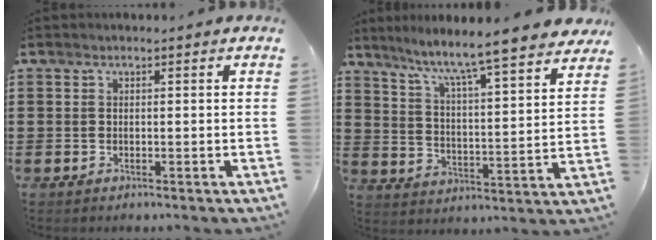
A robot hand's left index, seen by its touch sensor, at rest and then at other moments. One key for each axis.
{"total": 6.8, "fx": 6.1, "fy": -0.6, "fz": 2.9, "tx": -0.084, "ty": -0.051, "tz": 0.096}